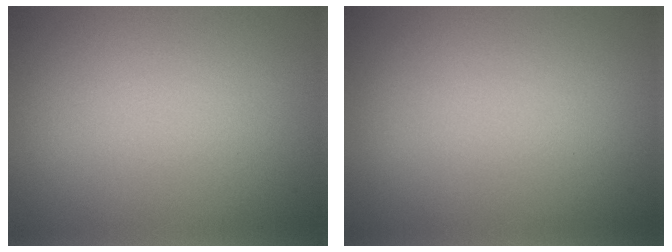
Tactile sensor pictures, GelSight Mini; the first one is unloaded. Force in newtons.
{"total": 0.0}